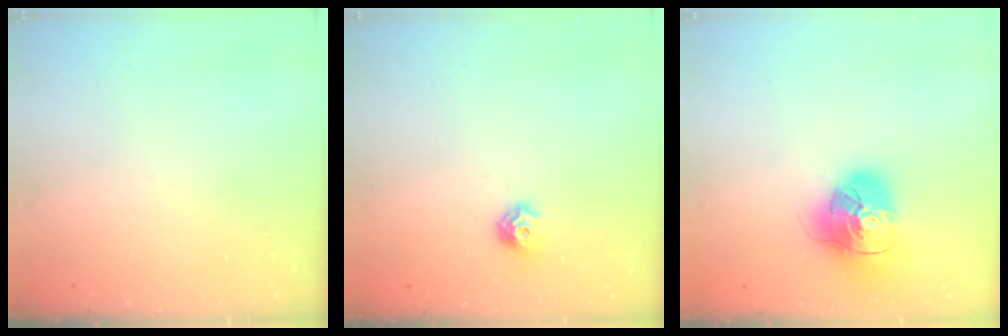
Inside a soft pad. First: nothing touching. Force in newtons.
{"total": 7.5, "press": 7.4, "slide": 1.0}
{"total": 17.5, "press": 17.3, "slide": 2.6}